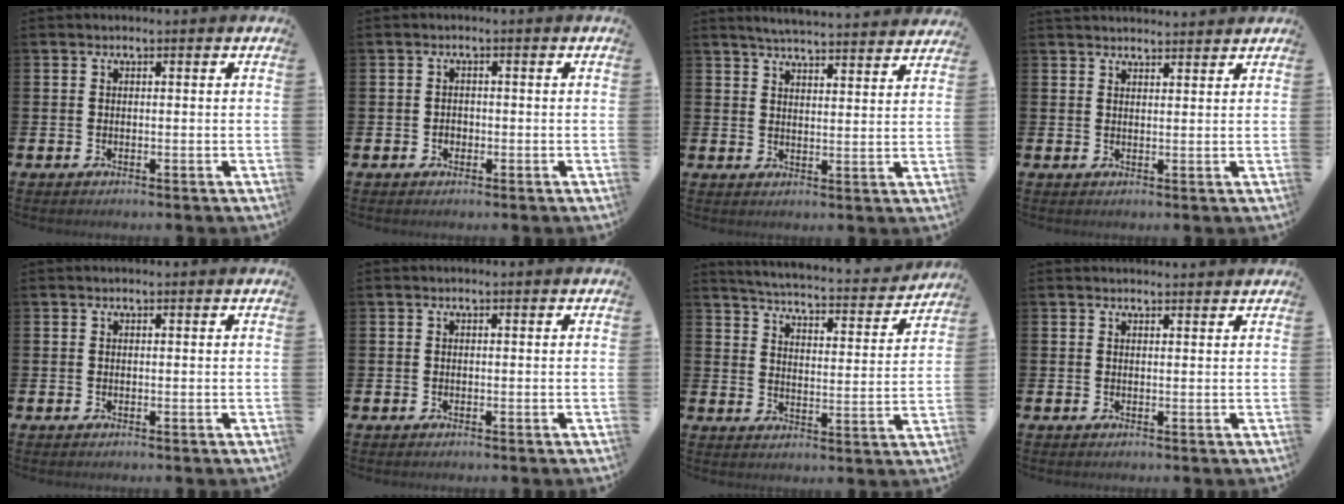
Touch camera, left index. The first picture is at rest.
{"total": 1.2, "force": [-0.4, 1.0, 0.5], "torque": [-0.008, 0.003, -0.009]}
{"total": 4.8, "force": [4.7, -0.3, 0.7], "torque": [-0.023, -0.032, 0.083]}
{"total": 2.2, "force": [2.2, 0.3, 0.0], "torque": [0.005, -0.014, 0.038]}
{"total": 0.0}
{"total": 0.0}
{"total": 4.5, "force": [4.4, 0.3, 0.9], "torque": [-0.040, -0.039, 0.070]}
{"total": 0.8, "force": [0.8, 0.0, 0.0], "torque": [0.009, -0.005, 0.012]}